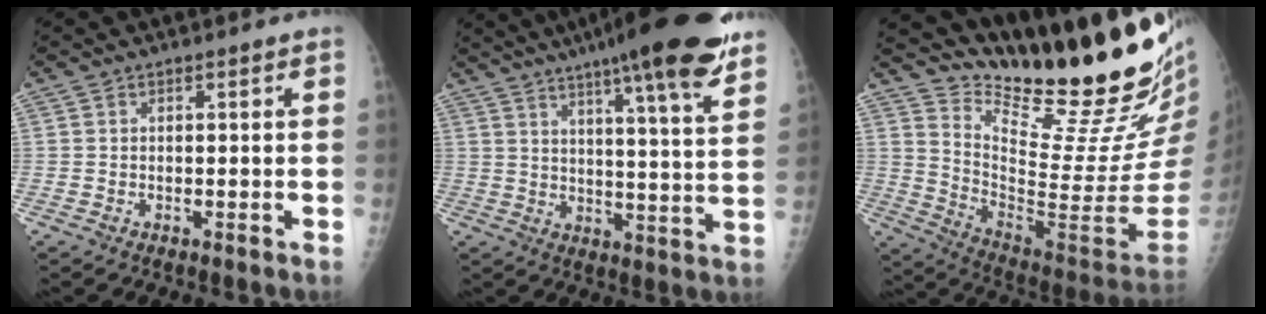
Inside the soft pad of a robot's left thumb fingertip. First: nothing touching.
{"total": 21.4, "force": [15.3, 2.5, 14.8], "torque": [-0.205, -0.049, 0.208]}
{"total": 26.3, "force": [22.9, 3.4, 12.4], "torque": [-0.160, -0.188, 0.342]}